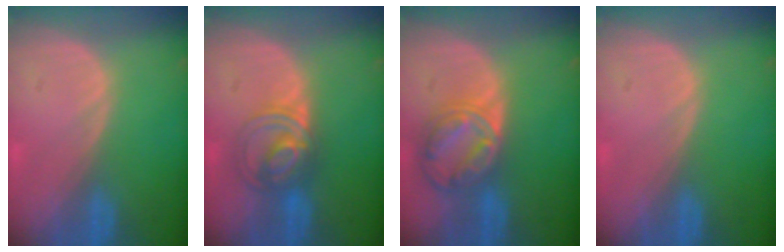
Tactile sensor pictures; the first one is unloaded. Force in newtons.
{"total": 5.9, "press": 5.9, "slide": 0.9}
{"total": 8.5, "press": 7.2, "slide": 4.5}
{"total": 0.0}